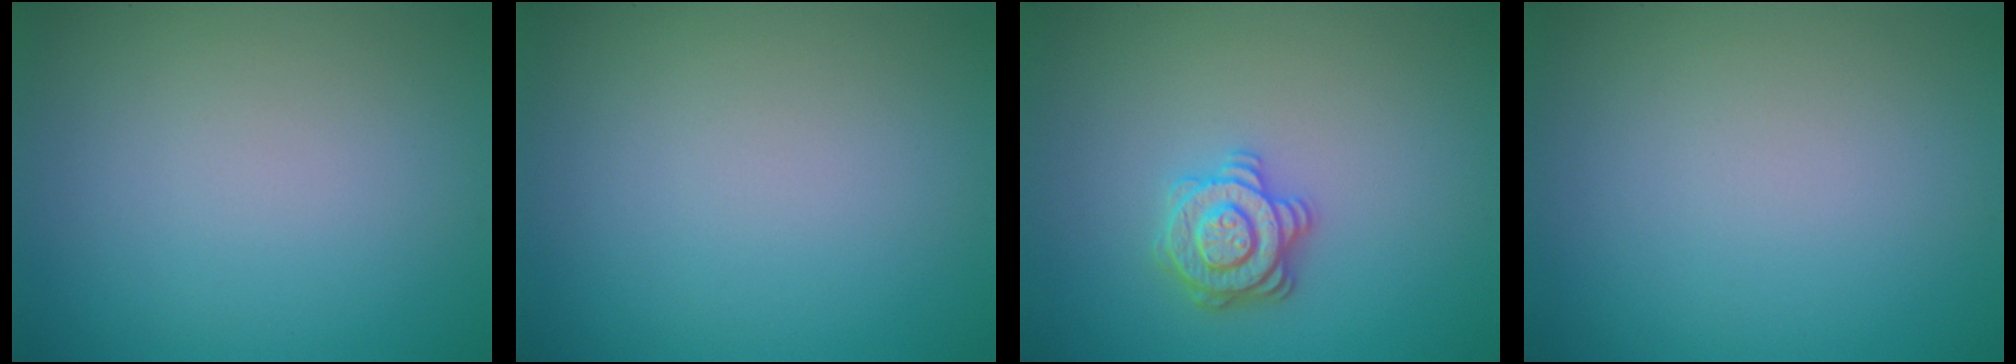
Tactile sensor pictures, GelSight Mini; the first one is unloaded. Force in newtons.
{"total": 0.0}
{"total": 2.9, "press": 2.8, "slide": 0.6}
{"total": 0.0}